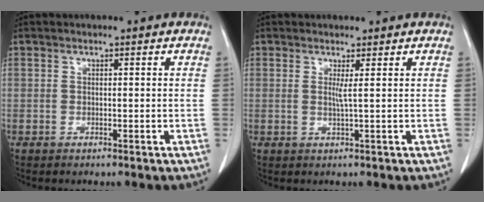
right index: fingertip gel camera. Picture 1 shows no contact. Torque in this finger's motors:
{"motor_torque": [-0.06, 0.14, -0.02, 0.01]}